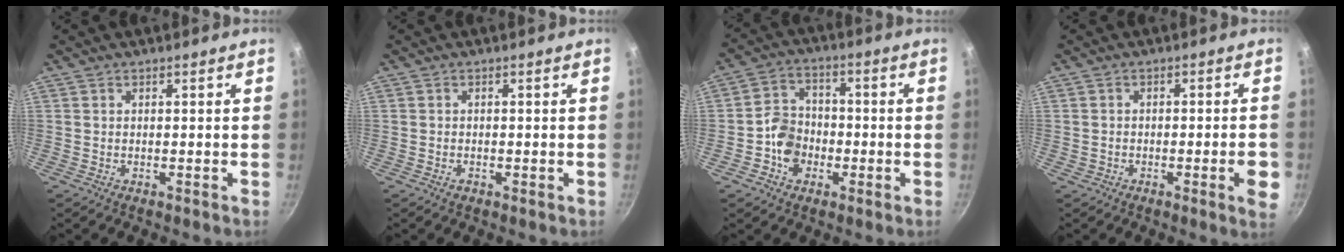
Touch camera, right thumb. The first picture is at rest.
{"total": 0.9, "force": [-0.4, 0.6, 0.5], "torque": [-0.007, 0.001, -0.008]}
{"total": 7.8, "force": [-2.3, 6.5, 3.7], "torque": [-0.035, 0.024, -0.051]}
{"total": 5.0, "force": [-1.5, 1.1, 4.6], "torque": [-0.050, 0.009, -0.019]}